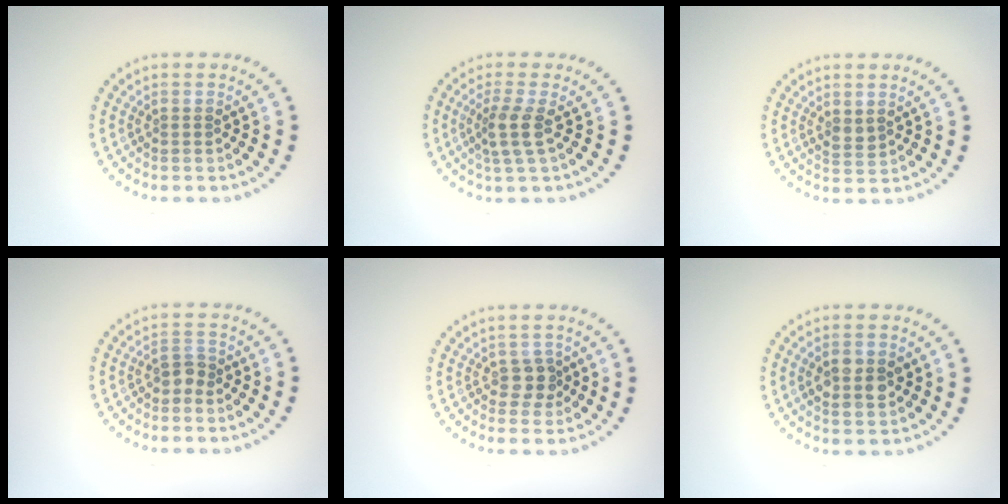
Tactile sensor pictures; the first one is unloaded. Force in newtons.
{"total": 2.4, "press": 2.0, "slide": 1.4}
{"total": 1.1, "press": 1.1, "slide": 0.4}
{"total": 1.5, "press": 1.3, "slide": 0.7}
{"total": 1.6, "press": 1.5, "slide": 0.8}
{"total": 3.0, "press": 3.0, "slide": 0.1}